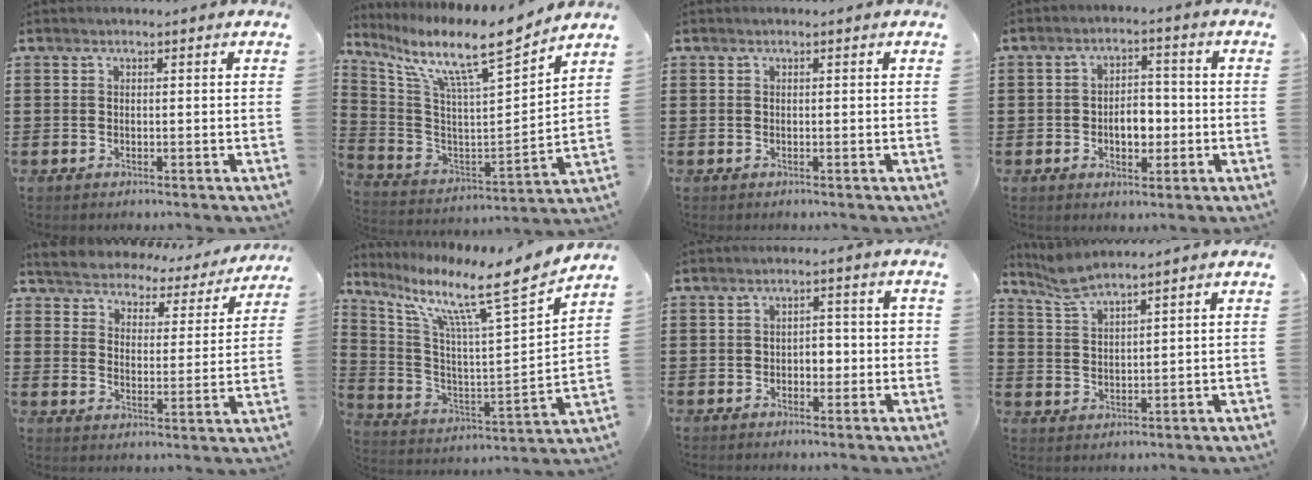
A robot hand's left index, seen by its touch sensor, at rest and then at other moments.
{"total": 11.3, "force": [8.7, 1.4, 7.0], "torque": [-0.161, -0.058, 0.141]}
{"total": 0.0}
{"total": 5.1, "force": [-1.1, 2.9, 4.0], "torque": [-0.059, 0.003, -0.026]}
{"total": 3.8, "force": [3.7, 0.4, -0.7], "torque": [-0.015, -0.034, 0.058]}
{"total": 11.2, "force": [8.0, 1.1, 7.7], "torque": [-0.164, -0.053, 0.117]}
{"total": 3.0, "force": [-0.8, 2.0, 2.1], "torque": [-0.043, 0.007, -0.020]}
{"total": 4.5, "force": [4.1, 0.2, 2.0], "torque": [-0.050, -0.008, 0.075]}